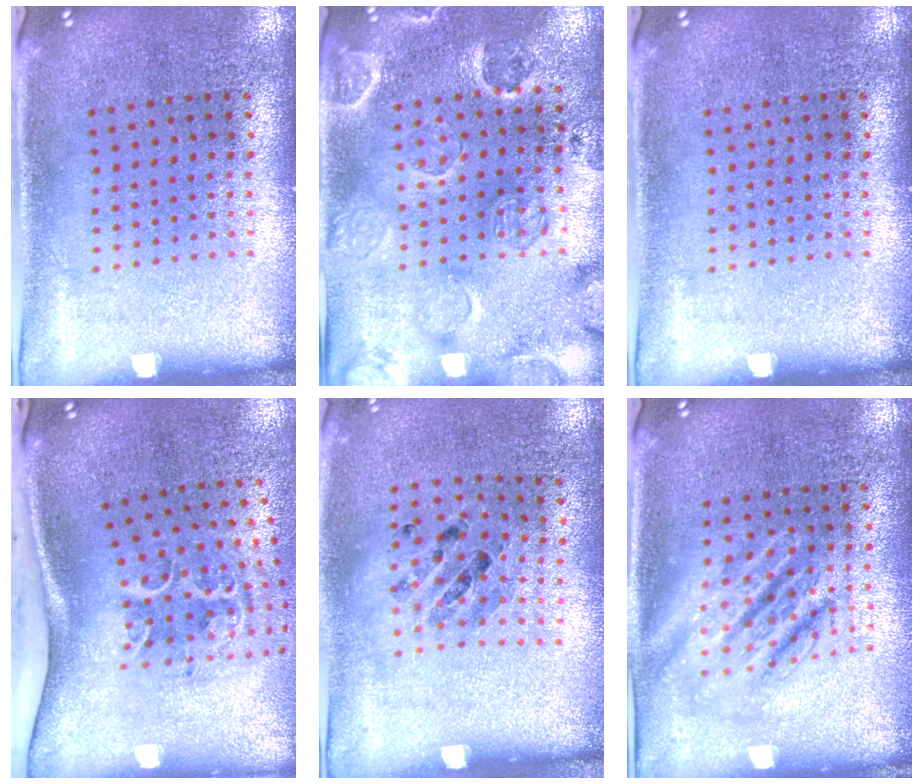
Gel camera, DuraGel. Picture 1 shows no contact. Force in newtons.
{"total": 2.4, "press": 2.1, "slide": 1.1}
{"total": 0.0}
{"total": 2.3, "press": 1.3, "slide": 1.9}
{"total": 0.9, "press": 0.7, "slide": 0.5}
{"total": 2.5, "press": 2.5, "slide": 0.3}